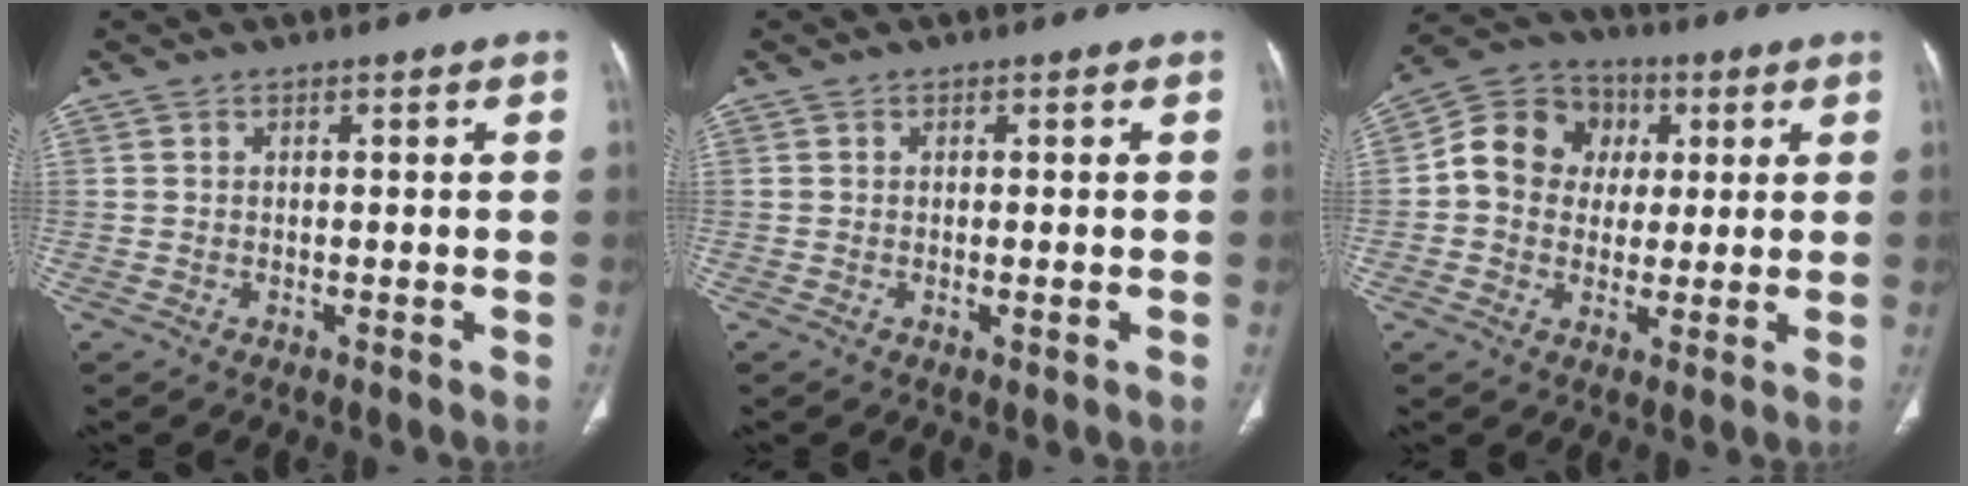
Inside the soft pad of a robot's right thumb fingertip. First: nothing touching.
{"total": 0.9, "force": [-0.2, 0.1, 0.9], "torque": [-0.015, -0.004, -0.002]}
{"total": 11.9, "force": [1.6, 10.5, 5.4], "torque": [-0.069, 0.017, 0.016]}